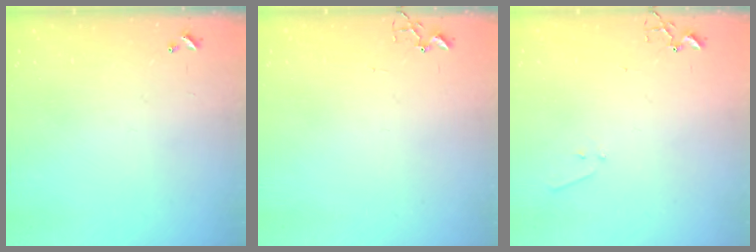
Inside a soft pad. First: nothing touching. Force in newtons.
{"total": 4.0, "press": 3.9, "slide": 0.4}
{"total": 5.7, "press": 5.7, "slide": 0.7}